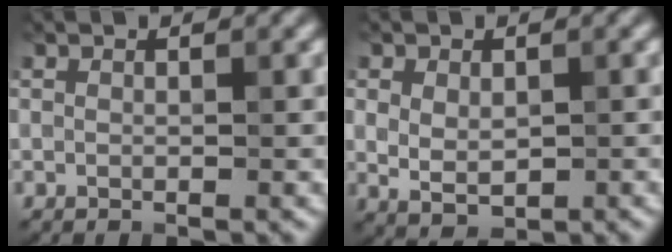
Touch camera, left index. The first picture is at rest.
{"total": 3.0, "force": [0.2, 2.0, 2.2], "torque": [-0.038, -0.002, 0.008]}